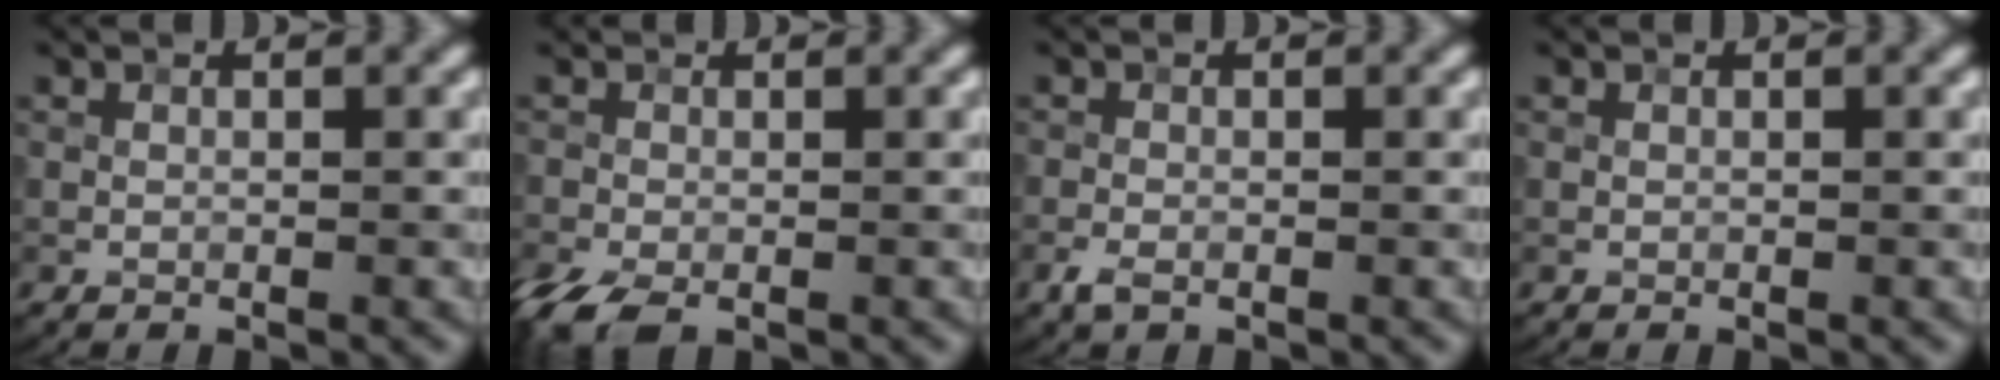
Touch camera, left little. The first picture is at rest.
{"total": 5.0, "force": [-2.6, 2.9, 3.1], "torque": [-0.080, -0.020, -0.051]}
{"total": 1.7, "force": [-1.0, 0.9, 1.0], "torque": [-0.029, -0.003, -0.025]}
{"total": 0.0}